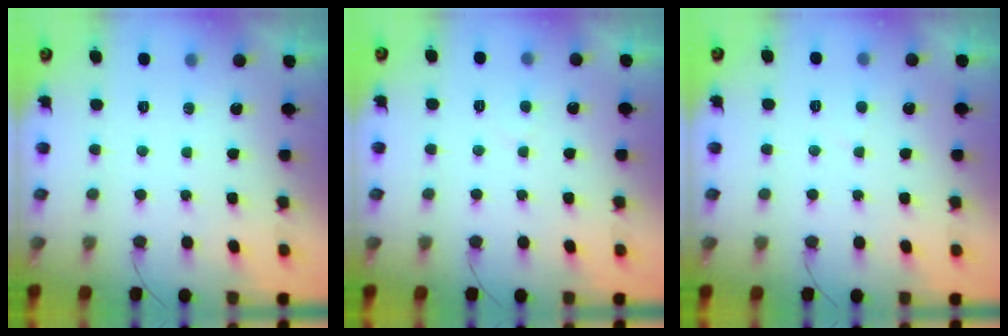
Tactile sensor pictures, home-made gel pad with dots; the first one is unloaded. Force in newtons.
{"total": 2.6, "press": 2.6, "slide": 0.2}
{"total": 2.7, "press": 2.7, "slide": 0.2}